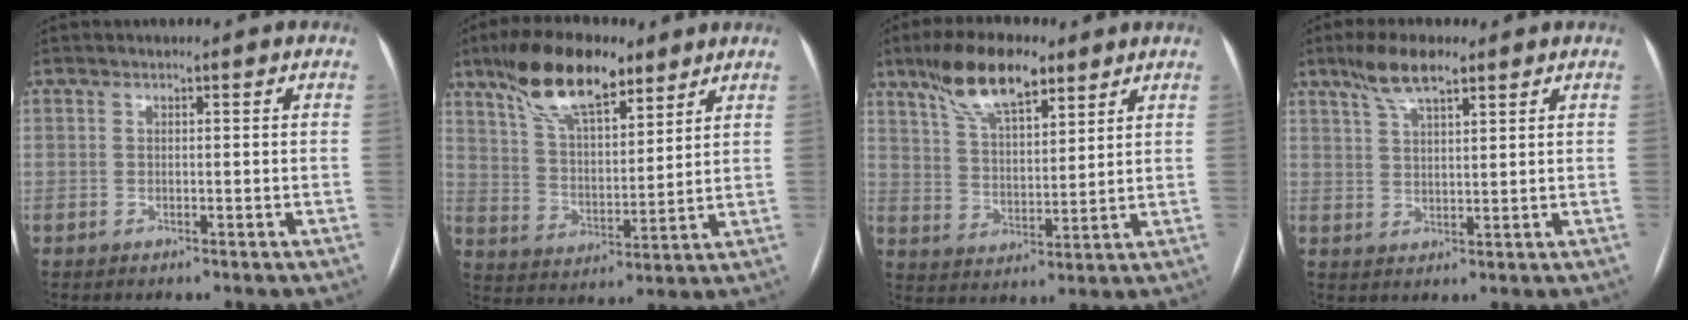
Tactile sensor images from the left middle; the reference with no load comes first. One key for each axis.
{"total": 14.1, "fx": 9.7, "fy": 4.9, "fz": 8.9, "tx": -0.166, "ty": 0.021, "tz": 0.179}
{"total": 11.6, "fx": 7.9, "fy": 3.8, "fz": 7.6, "tx": -0.142, "ty": 0.017, "tz": 0.146}
{"total": 6.5, "fx": 4.6, "fy": 1.5, "fz": 4.3, "tx": -0.091, "ty": 0.012, "tz": 0.086}